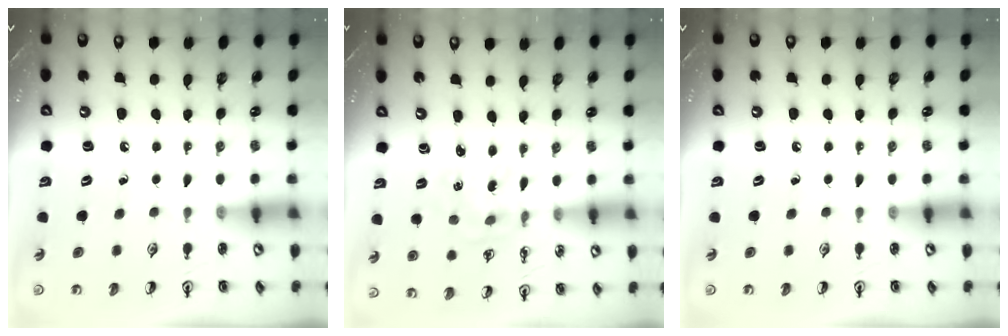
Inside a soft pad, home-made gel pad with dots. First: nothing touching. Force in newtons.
{"total": 1.5, "press": 1.4, "slide": 0.4}
{"total": 0.0}